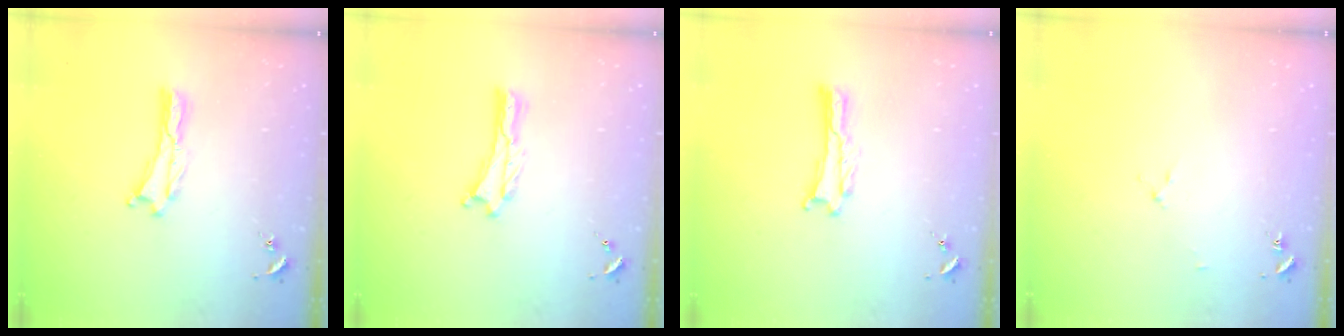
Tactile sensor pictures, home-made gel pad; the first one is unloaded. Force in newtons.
{"total": 0.0}
{"total": 0.0}
{"total": 1.6, "press": 1.6, "slide": 0.2}